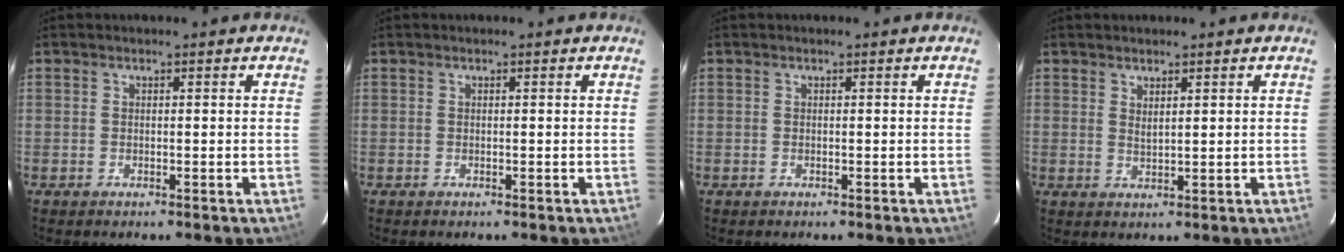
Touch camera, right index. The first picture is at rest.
{"total": 0.0}
{"total": 0.0}
{"total": 1.9, "force": [1.3, 0.5, 1.3], "torque": [-0.022, -0.002, 0.022]}